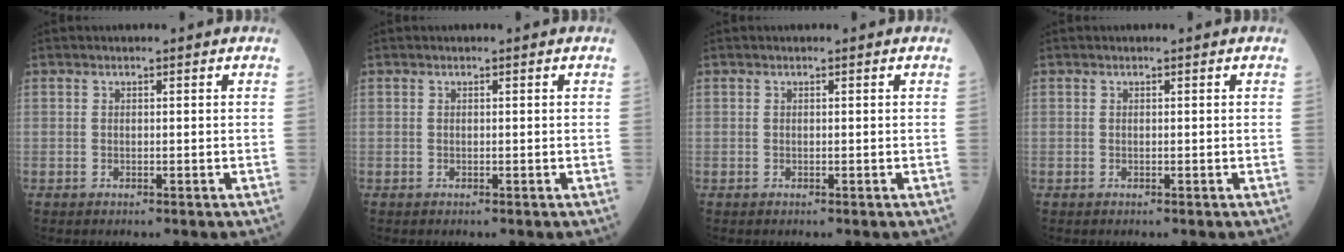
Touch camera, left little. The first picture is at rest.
{"total": 0.0}
{"total": 0.0}
{"total": 0.0}